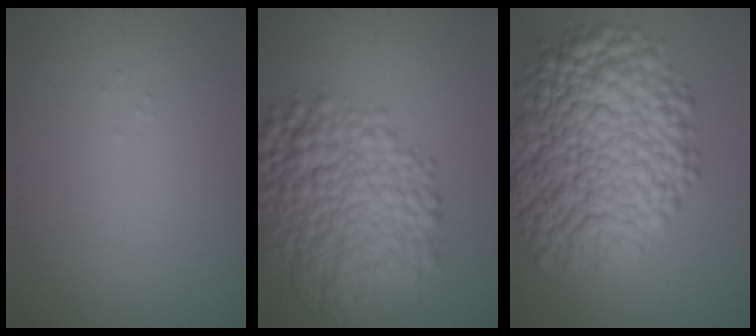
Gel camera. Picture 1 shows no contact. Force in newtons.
{"total": 10.5, "press": 10.5, "slide": 0.0}
{"total": 14.0, "press": 14.0, "slide": 0.2}